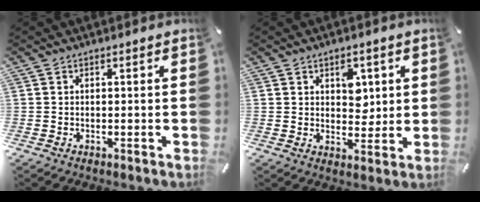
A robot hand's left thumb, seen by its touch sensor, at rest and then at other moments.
{"total": 5.5, "force": [2.1, 4.1, 2.9], "torque": [-0.020, -0.009, 0.027]}